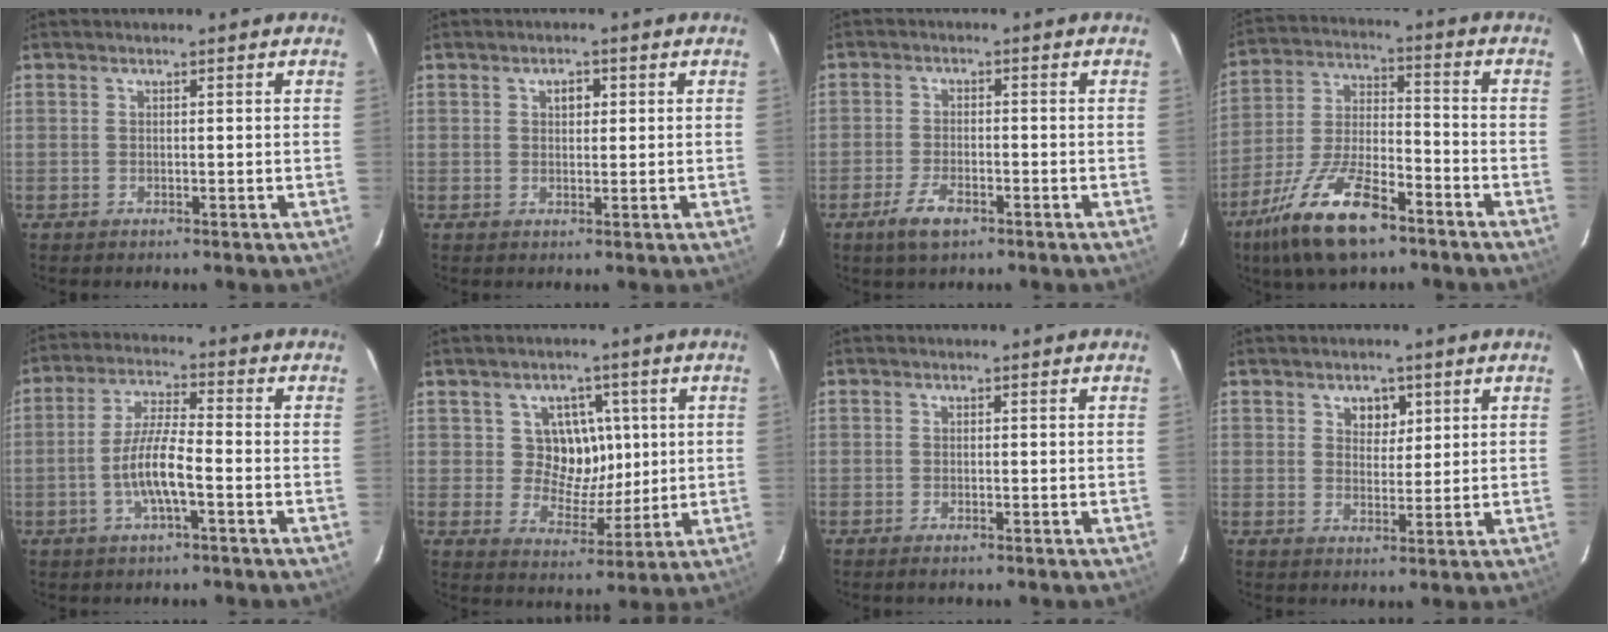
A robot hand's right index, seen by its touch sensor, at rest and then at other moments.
{"total": 2.1, "force": [0.7, 1.5, 1.3], "torque": [-0.018, 0.009, 0.011]}
{"total": 5.3, "force": [-3.3, 2.3, 3.4], "torque": [-0.083, -0.006, -0.060]}
{"total": 17.1, "force": [-11.0, 6.1, 11.5], "torque": [-0.241, -0.019, -0.202]}
{"total": 8.0, "force": [-2.8, 1.3, 7.4], "torque": [-0.151, 0.003, -0.054]}
{"total": 8.1, "force": [1.6, 7.3, 3.0], "torque": [-0.044, 0.000, 0.029]}
{"total": 1.0, "force": [-0.8, 0.2, 0.6], "torque": [-0.012, -0.003, -0.017]}
{"total": 3.7, "force": [1.8, 2.9, 1.6], "torque": [-0.015, 0.004, 0.029]}